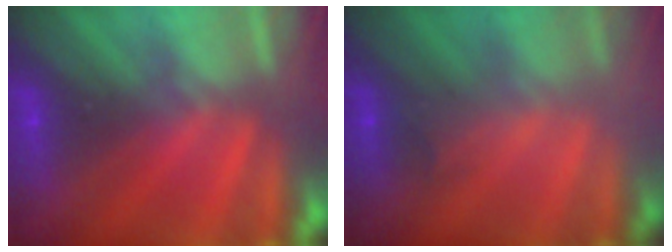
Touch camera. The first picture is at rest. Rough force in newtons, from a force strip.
{"total": 2.1}